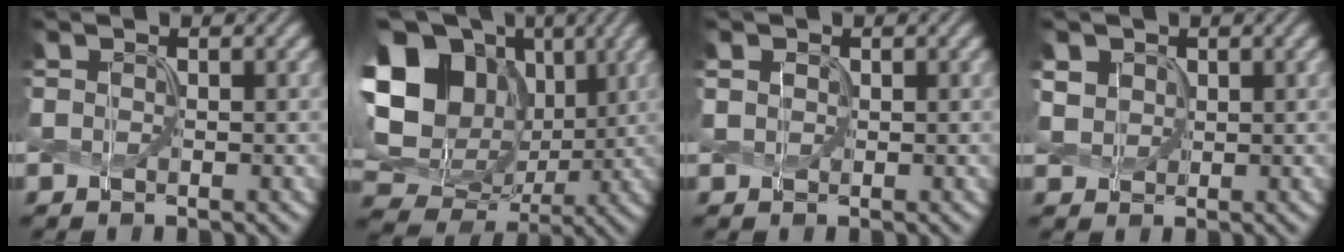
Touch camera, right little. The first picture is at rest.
{"total": 19.8, "force": [5.8, 15.8, 10.4], "torque": [-0.252, 0.046, 0.100]}
{"total": 1.0, "force": [0.5, 0.8, 0.3], "torque": [-0.010, 0.003, 0.007]}
{"total": 3.0, "force": [1.6, 2.2, 1.2], "torque": [-0.050, 0.006, 0.041]}